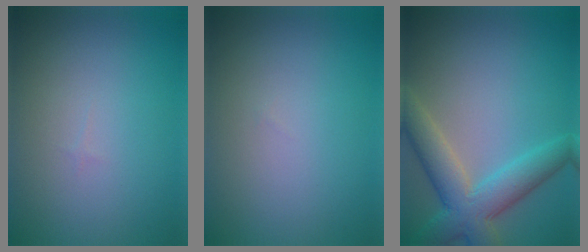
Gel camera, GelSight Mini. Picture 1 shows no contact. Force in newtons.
{"total": 0.0}
{"total": 6.2, "press": 6.2, "slide": 0.2}